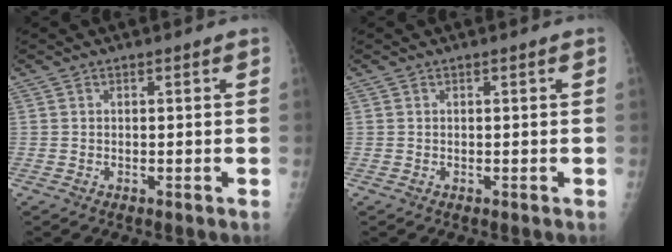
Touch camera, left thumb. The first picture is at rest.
{"total": 0.0}